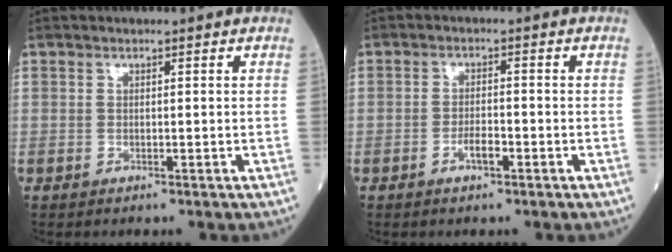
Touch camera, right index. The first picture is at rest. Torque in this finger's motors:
{"motor_torque": [0.25, 0.07, 0.15, 0.05]}